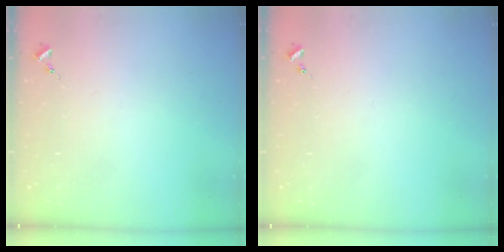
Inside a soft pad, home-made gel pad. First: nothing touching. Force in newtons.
{"total": 0.0}